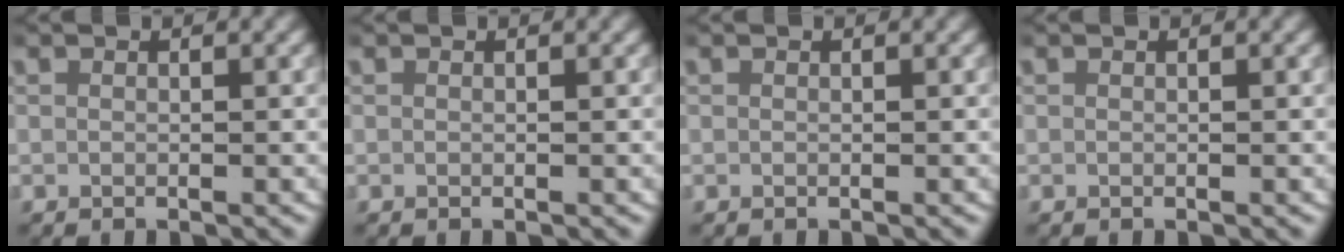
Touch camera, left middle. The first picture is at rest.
{"total": 0.0}
{"total": 0.0}
{"total": 0.0}